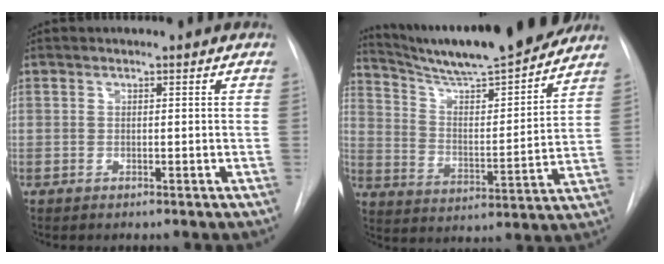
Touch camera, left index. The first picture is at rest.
{"total": 20.2, "force": [18.2, 0.8, 8.8], "torque": [-0.146, -0.014, 0.283]}